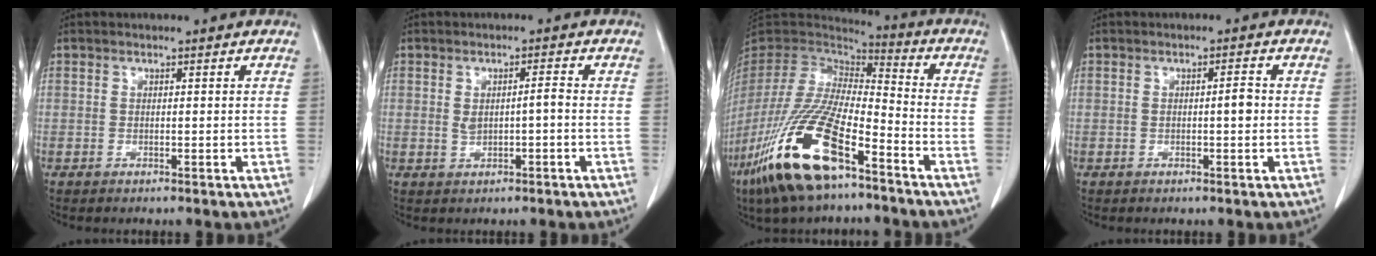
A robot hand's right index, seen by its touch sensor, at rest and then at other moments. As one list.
[{"total": 2.9, "force": [-0.1, 0.8, 2.8], "torque": [-0.052, 0.007, 0.005]}, {"total": 20.4, "force": [-11.5, 5.2, 16.0], "torque": [-0.353, -0.049, -0.217]}, {"total": 2.0, "force": [-0.1, 0.3, 1.9], "torque": [-0.031, 0.003, -0.002]}]